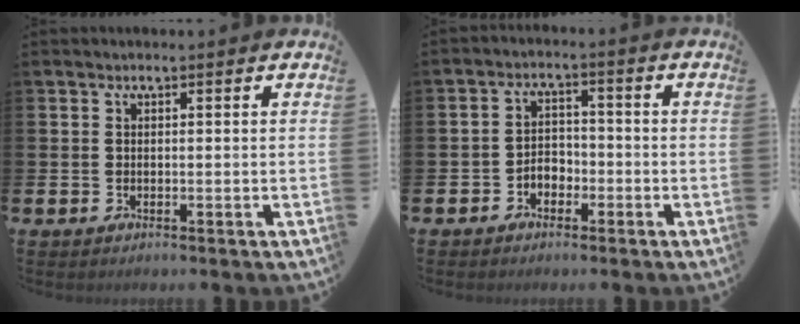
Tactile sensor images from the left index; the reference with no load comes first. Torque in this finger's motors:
{"motor_torque": [0.29, 0.04, 0.01, 0.06]}